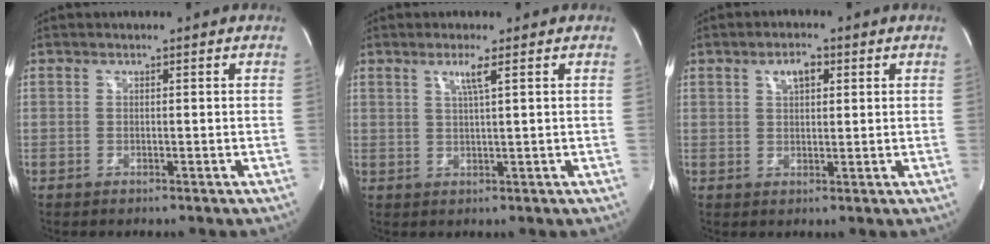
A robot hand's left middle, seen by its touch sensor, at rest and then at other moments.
{"total": 2.6, "force": [1.3, -0.5, 2.3], "torque": [-0.045, -0.003, 0.026]}
{"total": 3.4, "force": [1.6, 1.5, 2.6], "torque": [-0.046, 0.008, 0.027]}